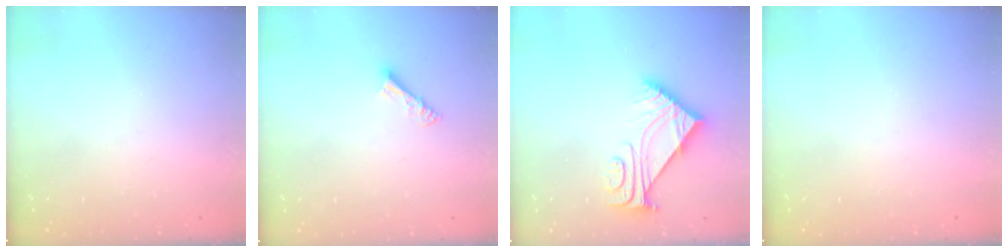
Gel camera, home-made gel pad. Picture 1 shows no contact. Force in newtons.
{"total": 4.7, "press": 4.7, "slide": 0.0}
{"total": 7.6, "press": 7.6, "slide": 0.7}
{"total": 0.0}